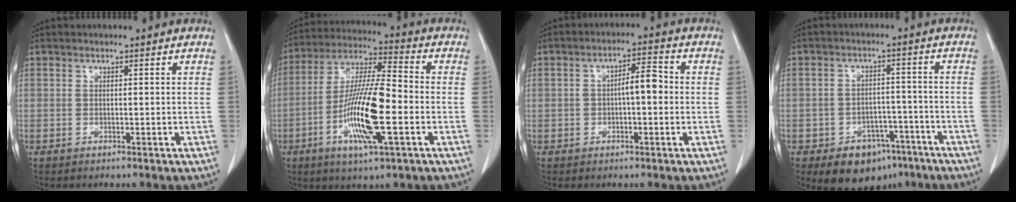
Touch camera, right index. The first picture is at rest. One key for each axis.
{"total": 15.2, "fx": -4.1, "fy": 1.9, "fz": 14.5, "tx": -0.282, "ty": -0.007, "tz": -0.079}
{"total": 4.9, "fx": -0.2, "fy": 1.6, "fz": 4.6, "tx": -0.077, "ty": 0.025, "tz": -0.004}
{"total": 9.7, "fx": -6.2, "fy": 6.2, "fz": 4.2, "tx": -0.051, "ty": 0.018, "tz": -0.085}